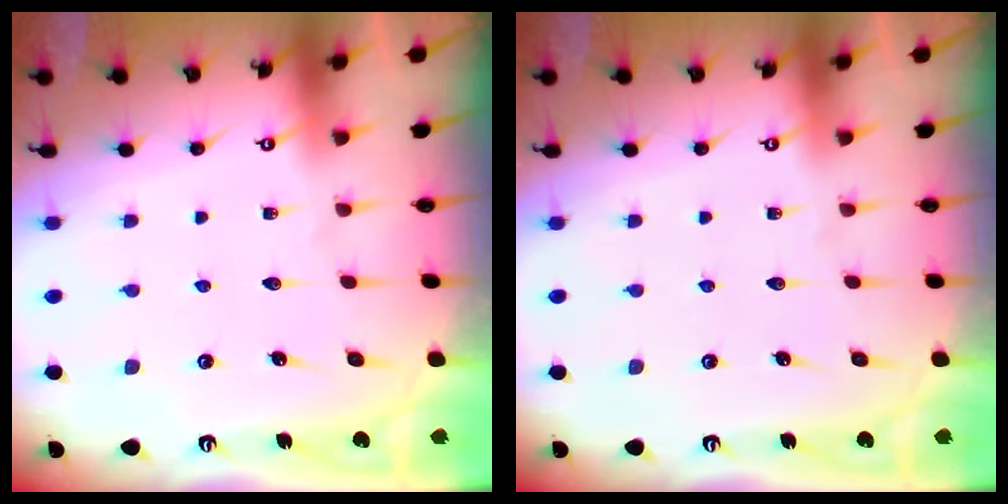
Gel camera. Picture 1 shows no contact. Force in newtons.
{"total": 0.0}